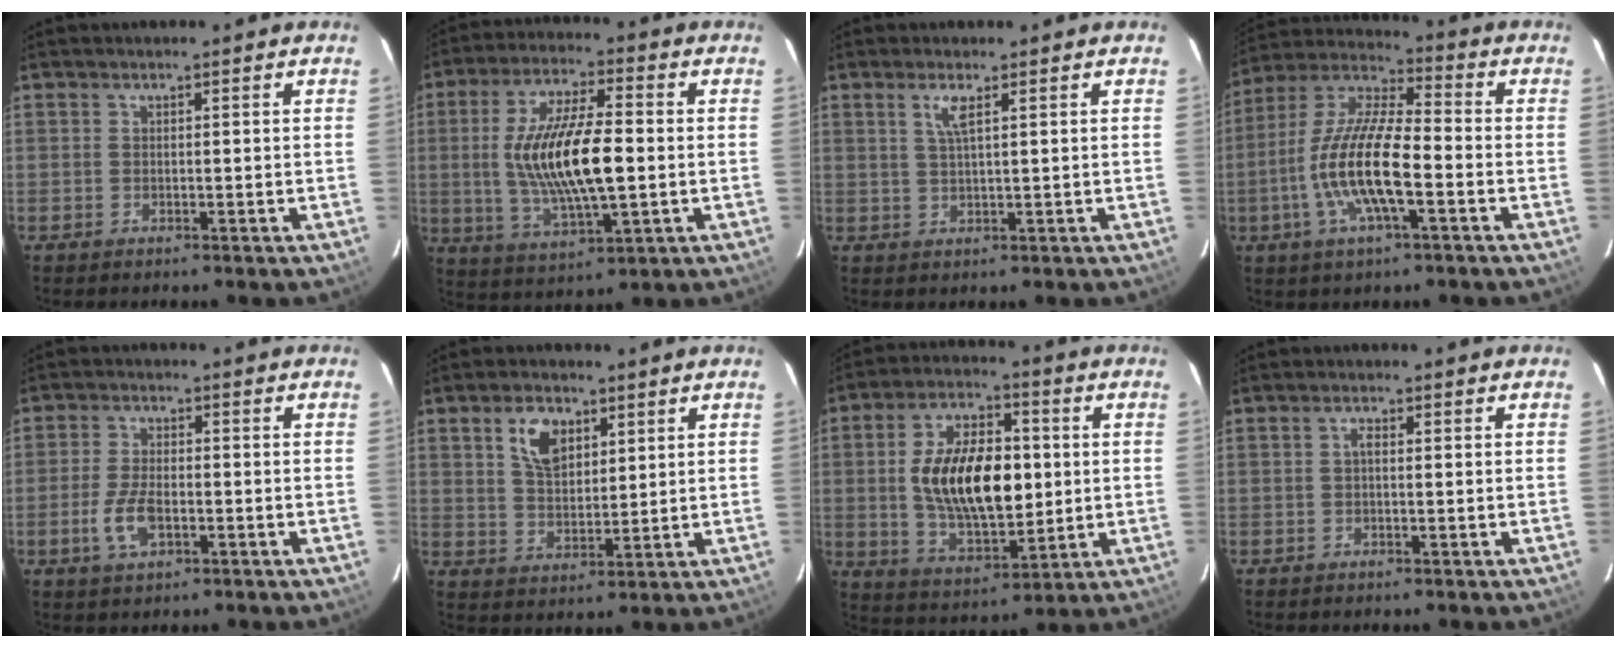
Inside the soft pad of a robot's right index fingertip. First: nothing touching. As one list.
[{"total": 16.4, "force": [-0.5, 5.2, 15.6], "torque": [-0.297, -0.002, -0.001]}, {"total": 2.9, "force": [1.4, 0.2, 2.5], "torque": [-0.051, 0.001, 0.027]}, {"total": 15.4, "force": [-4.4, 3.9, 14.2], "torque": [-0.285, -0.004, -0.090]}, {"total": 6.3, "force": [-2.2, 3.0, 5.1], "torque": [-0.115, -0.003, -0.041]}, {"total": 7.5, "force": [3.5, 4.3, 5.1], "torque": [-0.090, 0.009, 0.068]}, {"total": 17.5, "force": [0.9, 9.0, 14.9], "torque": [-0.268, 0.009, 0.028]}, {"total": 1.0, "force": [-0.1, 0.4, 0.9], "torque": [-0.018, 0.006, -0.004]}]